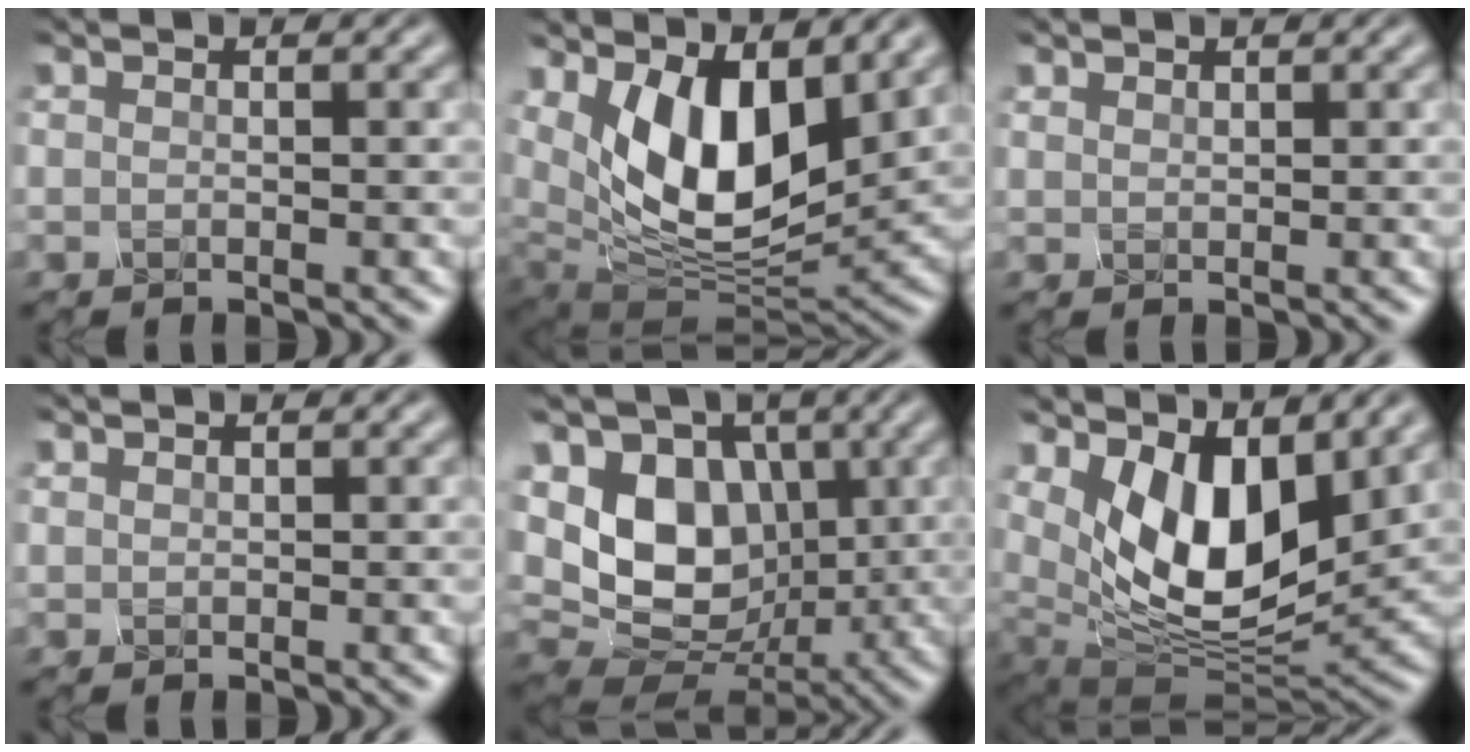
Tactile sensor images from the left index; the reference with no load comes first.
{"total": 9.5, "force": [2.9, 4.7, 7.7], "torque": [-0.138, -0.020, 0.065]}
{"total": 0.8, "force": [0.4, -0.4, -0.6], "torque": [0.007, 0.000, 0.020]}
{"total": 0.8, "force": [0.1, -0.4, -0.7], "torque": [0.007, 0.002, 0.016]}
{"total": 8.6, "force": [0.9, 6.8, 5.3], "torque": [-0.111, -0.009, 0.018]}
{"total": 9.3, "force": [3.1, 4.7, 7.4], "torque": [-0.133, -0.024, 0.065]}